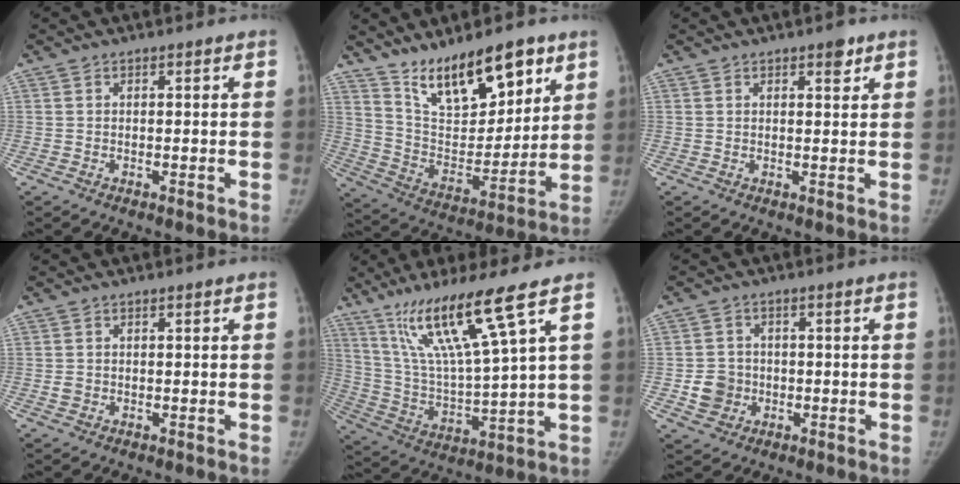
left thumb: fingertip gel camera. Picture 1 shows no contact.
{"total": 18.1, "force": [12.1, 7.2, 11.4], "torque": [-0.137, -0.074, 0.221]}
{"total": 2.5, "force": [1.6, 0.9, 1.6], "torque": [-0.015, -0.008, 0.022]}
{"total": 1.1, "force": [0.1, 1.0, 0.6], "torque": [-0.009, 0.000, 0.005]}
{"total": 16.8, "force": [9.9, 0.1, 13.6], "torque": [-0.251, -0.048, 0.190]}
{"total": 5.3, "force": [-1.0, 4.9, 1.7], "torque": [-0.011, 0.009, -0.014]}